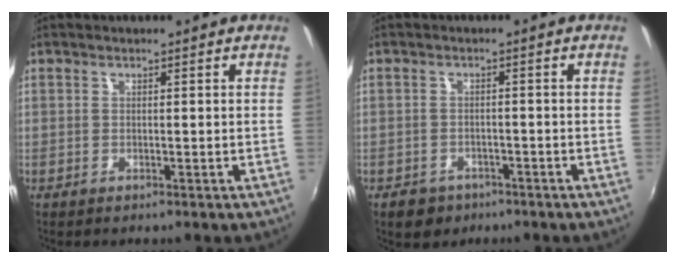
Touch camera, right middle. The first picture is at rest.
{"total": 4.5, "force": [-2.9, 3.1, 1.4], "torque": [-0.041, -0.002, -0.039]}